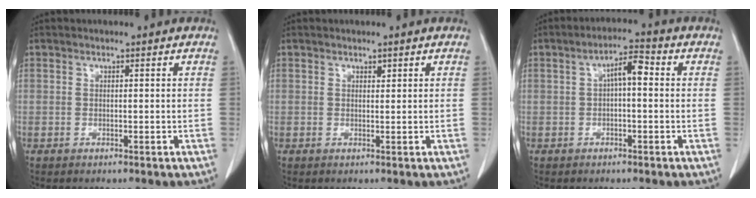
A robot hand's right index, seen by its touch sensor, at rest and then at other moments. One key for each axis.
{"total": 0.6, "fx": 0.4, "fy": 0.2, "fz": 0.3, "tx": -0.004, "ty": -0.004, "tz": 0.006}
{"total": 4.5, "fx": 0.4, "fy": 1.3, "fz": 4.2, "tx": -0.072, "ty": 0.020, "tz": 0.004}